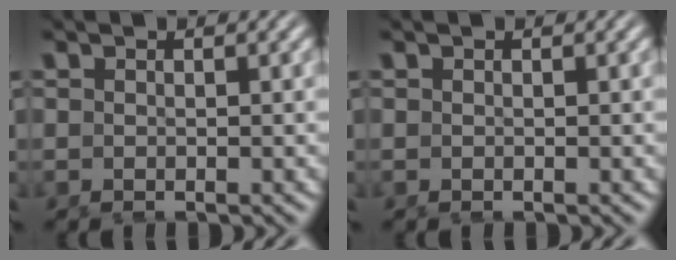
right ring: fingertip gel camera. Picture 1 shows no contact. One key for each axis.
{"total": 0.0}